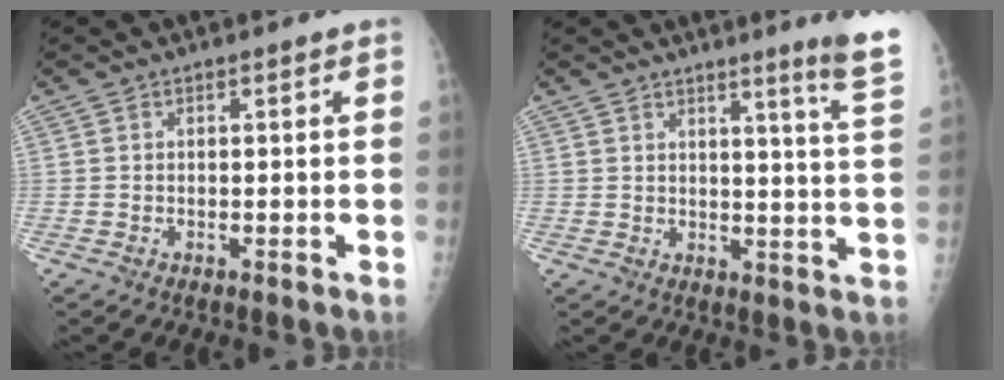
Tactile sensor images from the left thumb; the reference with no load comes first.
{"total": 8.2, "force": [6.3, -1.2, 5.2], "torque": [-0.061, -0.064, 0.067]}